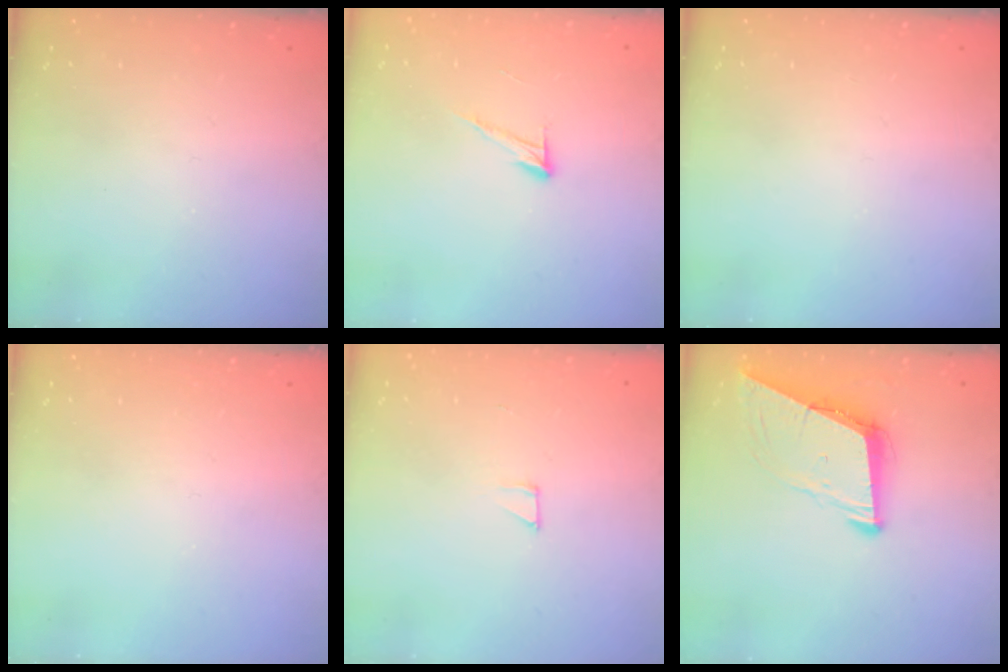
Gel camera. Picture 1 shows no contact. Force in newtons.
{"total": 7.1, "press": 7.0, "slide": 0.4}
{"total": 0.0}
{"total": 0.0}
{"total": 2.1, "press": 2.1, "slide": 0.1}
{"total": 8.6, "press": 7.8, "slide": 3.6}